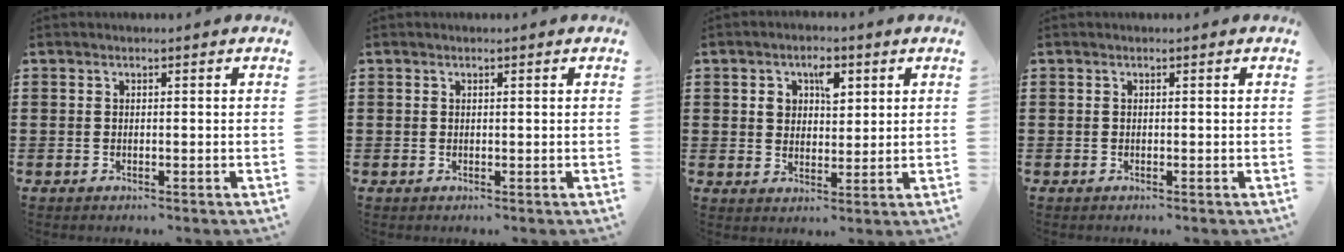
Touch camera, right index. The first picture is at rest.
{"total": 0.5, "force": [0.3, 0.4, 0.0], "torque": [0.000, 0.004, 0.005]}
{"total": 4.3, "force": [1.9, 2.8, 2.8], "torque": [-0.048, 0.009, 0.028]}
{"total": 0.0}